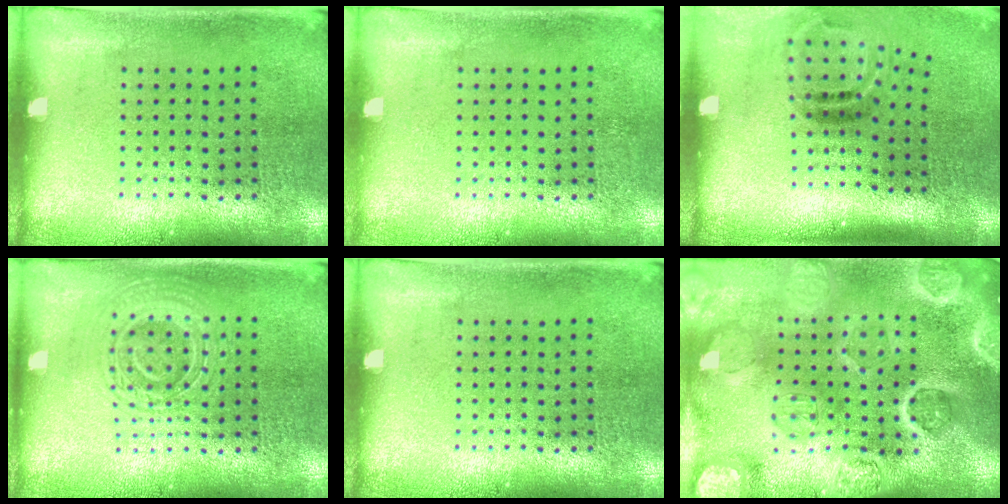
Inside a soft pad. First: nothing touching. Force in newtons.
{"total": 0.0}
{"total": 2.0, "press": 1.2, "slide": 1.6}
{"total": 1.8, "press": 1.7, "slide": 0.4}
{"total": 0.0}
{"total": 5.3, "press": 4.6, "slide": 2.6}